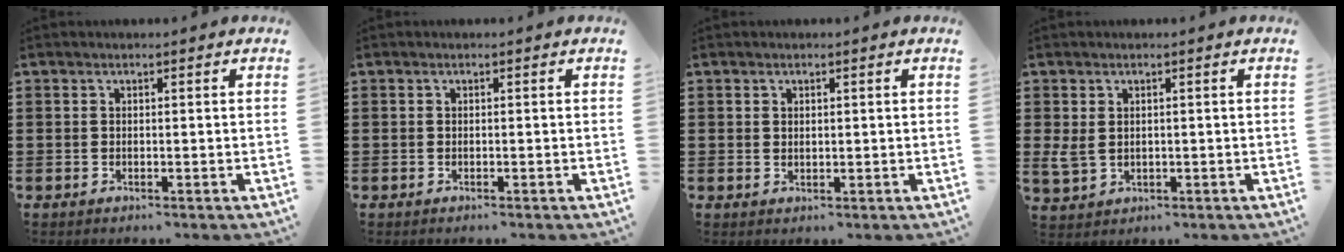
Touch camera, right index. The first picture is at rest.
{"total": 0.0}
{"total": 0.8, "force": [0.5, 0.6, 0.3], "torque": [-0.008, 0.004, 0.009]}
{"total": 2.4, "force": [0.7, 1.8, 1.4], "torque": [-0.040, 0.002, 0.010]}